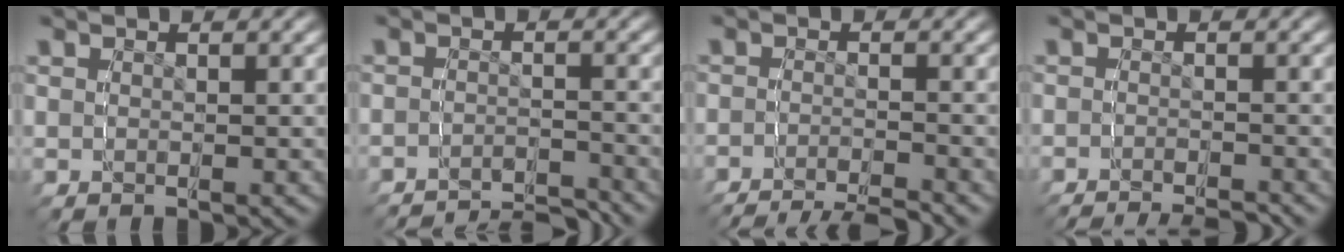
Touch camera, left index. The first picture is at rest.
{"total": 6.1, "force": [-6.0, 0.7, 0.7], "torque": [0.003, -0.017, -0.099]}
{"total": 8.5, "force": [-8.2, 1.6, 1.4], "torque": [-0.004, -0.017, -0.133]}
{"total": 4.4, "force": [-4.3, 0.7, 0.5], "torque": [-0.004, -0.015, -0.067]}